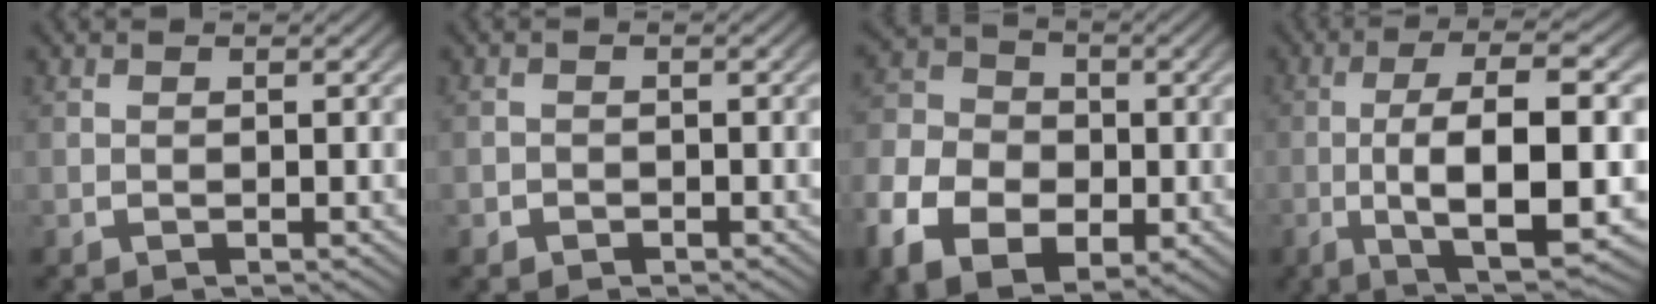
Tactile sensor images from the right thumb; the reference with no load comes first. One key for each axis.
{"total": 1.0, "fx": -0.6, "fy": 0.8, "fz": 0.1, "tx": 0.001, "ty": -0.003, "tz": -0.013}
{"total": 11.3, "fx": -2.1, "fy": 8.7, "fz": 6.9, "tx": -0.144, "ty": -0.032, "tz": -0.025}
{"total": 10.1, "fx": -1.2, "fy": 3.6, "fz": 9.4, "tx": -0.184, "ty": -0.026, "tz": -0.005}